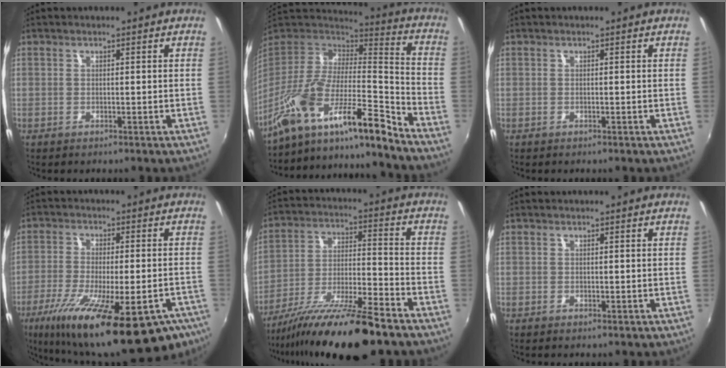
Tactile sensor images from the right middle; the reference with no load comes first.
{"total": 23.8, "force": [-17.6, 4.2, 15.5], "torque": [-0.261, -0.035, -0.309]}
{"total": 0.0}
{"total": 26.0, "force": [-17.6, 7.4, 17.7], "torque": [-0.312, -0.073, -0.258]}
{"total": 17.7, "force": [-13.6, 1.1, 11.2], "torque": [-0.216, -0.036, -0.239]}
{"total": 0.0}